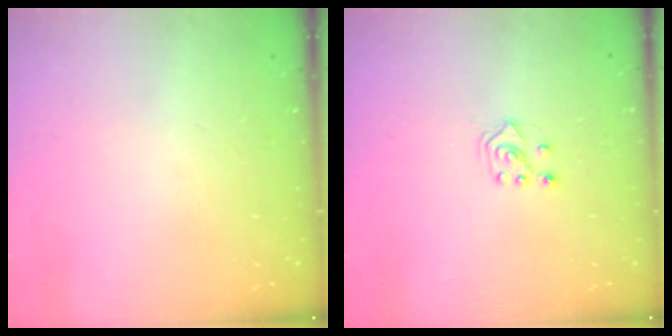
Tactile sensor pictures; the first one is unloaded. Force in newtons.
{"total": 3.5, "press": 3.4, "slide": 0.8}